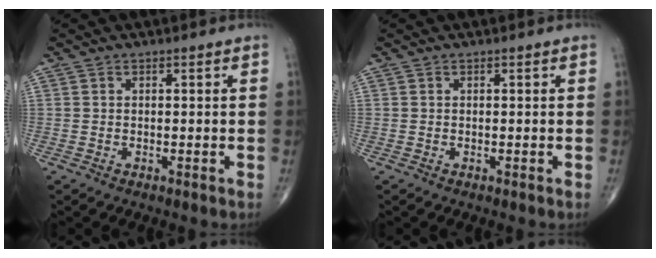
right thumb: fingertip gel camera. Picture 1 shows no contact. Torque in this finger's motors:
{"motor_torque": [-0.09, 0.12, 0.00, 0.00, 0.00]}